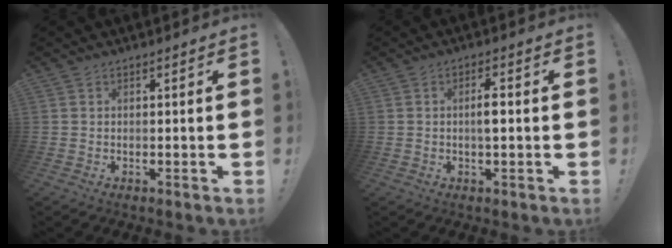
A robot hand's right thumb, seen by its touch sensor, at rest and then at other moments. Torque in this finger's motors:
{"motor_torque": [2.04, 2.97, 1.78, 0.23, 1.05]}